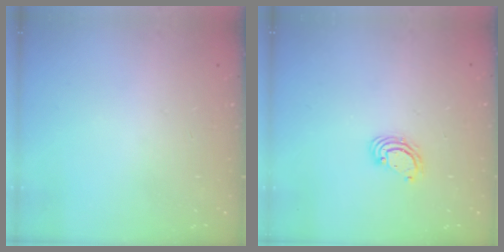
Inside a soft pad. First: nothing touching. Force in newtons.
{"total": 3.8, "press": 3.8, "slide": 0.2}